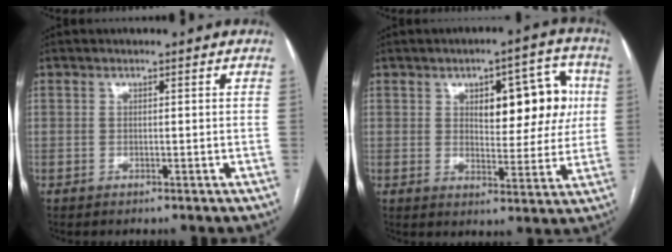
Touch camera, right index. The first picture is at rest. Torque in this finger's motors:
{"motor_torque": [0.37, 0.10, 0.22, 0.04]}